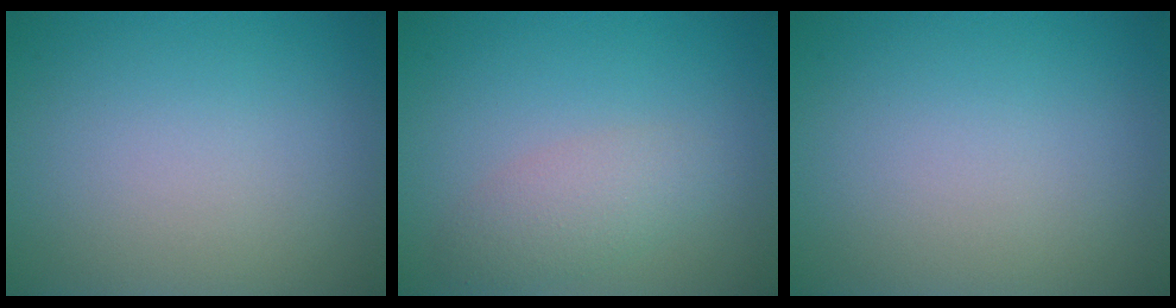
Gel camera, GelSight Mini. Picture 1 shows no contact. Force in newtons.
{"total": 2.5, "press": 2.5, "slide": 0.1}
{"total": 0.0}